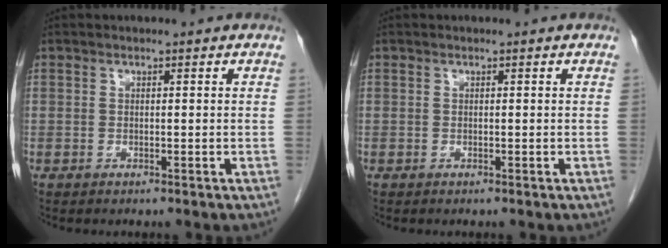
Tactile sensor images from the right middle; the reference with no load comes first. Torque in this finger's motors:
{"motor_torque": [-0.01, -0.01, 0.00, 0.00]}